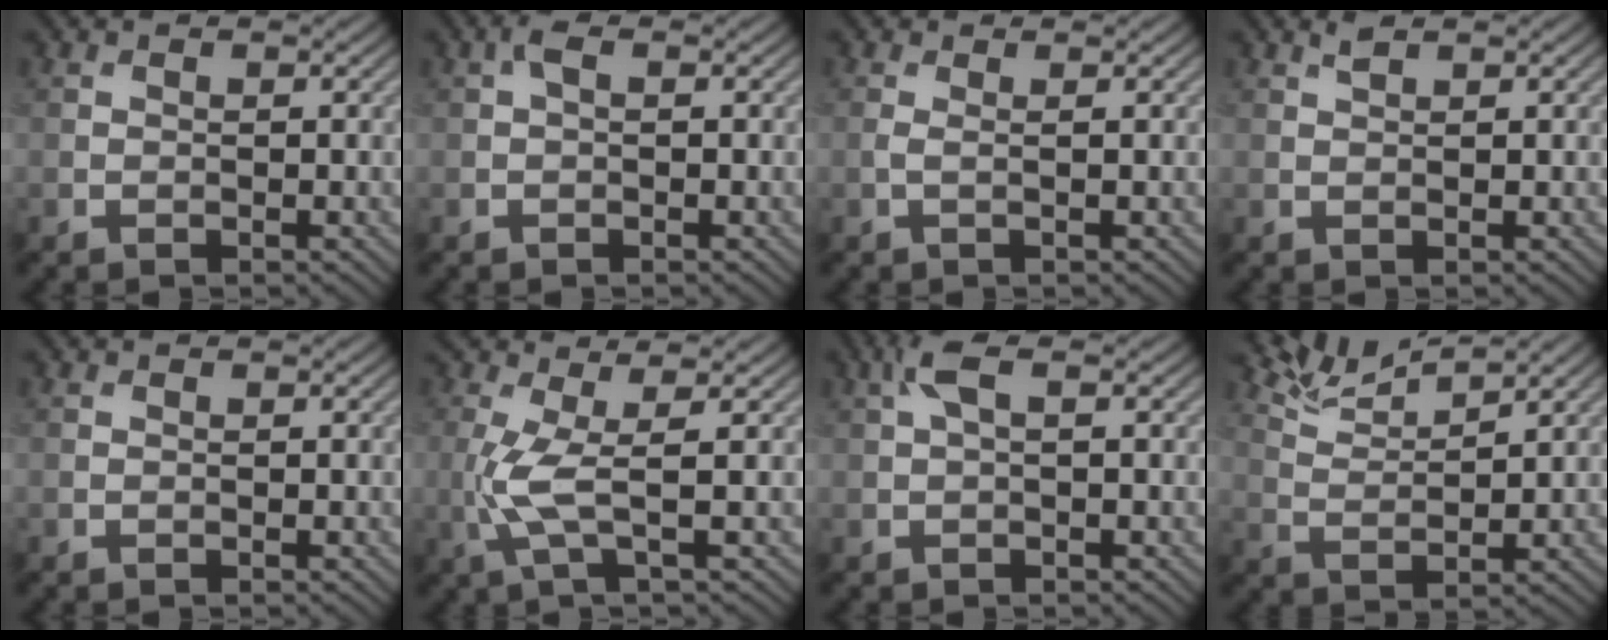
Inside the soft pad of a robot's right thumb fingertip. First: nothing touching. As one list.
[{"total": 1.5, "force": [0.4, 0.7, 1.3], "torque": [-0.028, 0.009, 0.004]}, {"total": 0.7, "force": [0.1, -0.1, 0.7], "torque": [-0.026, 0.003, 0.001]}, {"total": 1.1, "force": [1.0, 0.2, 0.5], "torque": [-0.017, 0.004, 0.021]}, {"total": 0.0}, {"total": 4.3, "force": [-0.2, 0.4, 4.3], "torque": [-0.111, 0.008, -0.006]}, {"total": 3.0, "force": [1.1, 1.0, 2.6], "torque": [-0.065, 0.013, 0.020]}, {"total": 5.0, "force": [4.5, 0.5, 2.2], "torque": [-0.069, 0.009, 0.100]}]